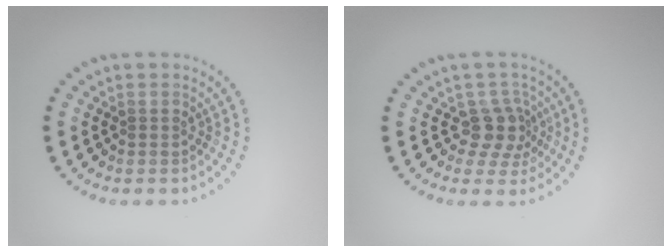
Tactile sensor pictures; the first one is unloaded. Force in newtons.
{"total": 2.7, "press": 2.1, "slide": 1.8}